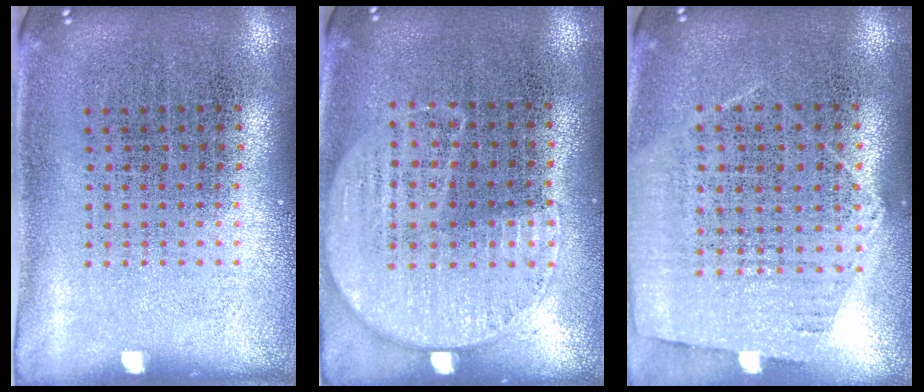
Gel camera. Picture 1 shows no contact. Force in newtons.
{"total": 1.2, "press": 1.0, "slide": 0.6}
{"total": 1.1, "press": 1.0, "slide": 0.5}